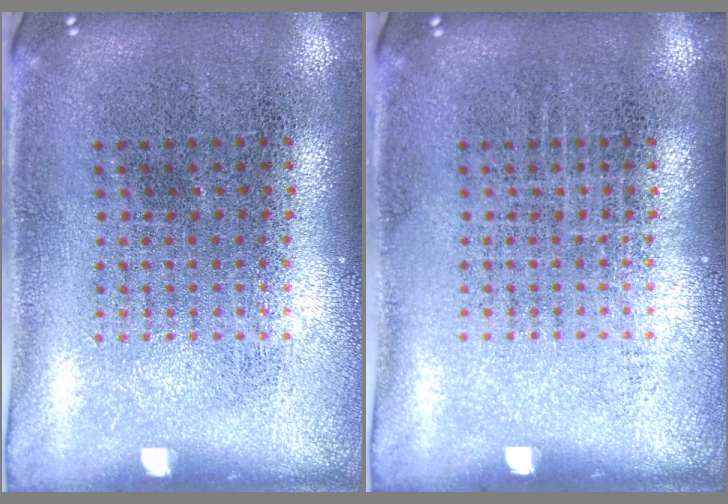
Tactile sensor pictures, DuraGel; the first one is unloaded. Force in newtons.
{"total": 0.0}